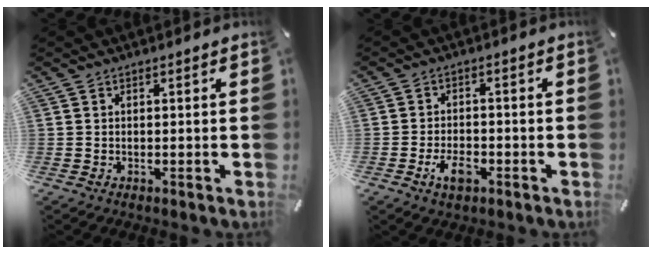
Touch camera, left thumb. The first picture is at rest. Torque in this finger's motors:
{"motor_torque": [-0.07, 0.15, 0.05, 0.06, 0.01]}